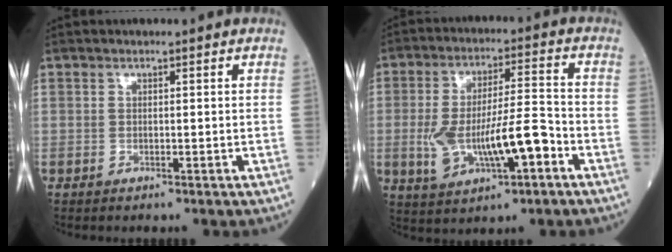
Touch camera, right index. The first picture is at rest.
{"total": 12.3, "force": [-3.3, 3.2, 11.4], "torque": [-0.218, 0.011, -0.048]}